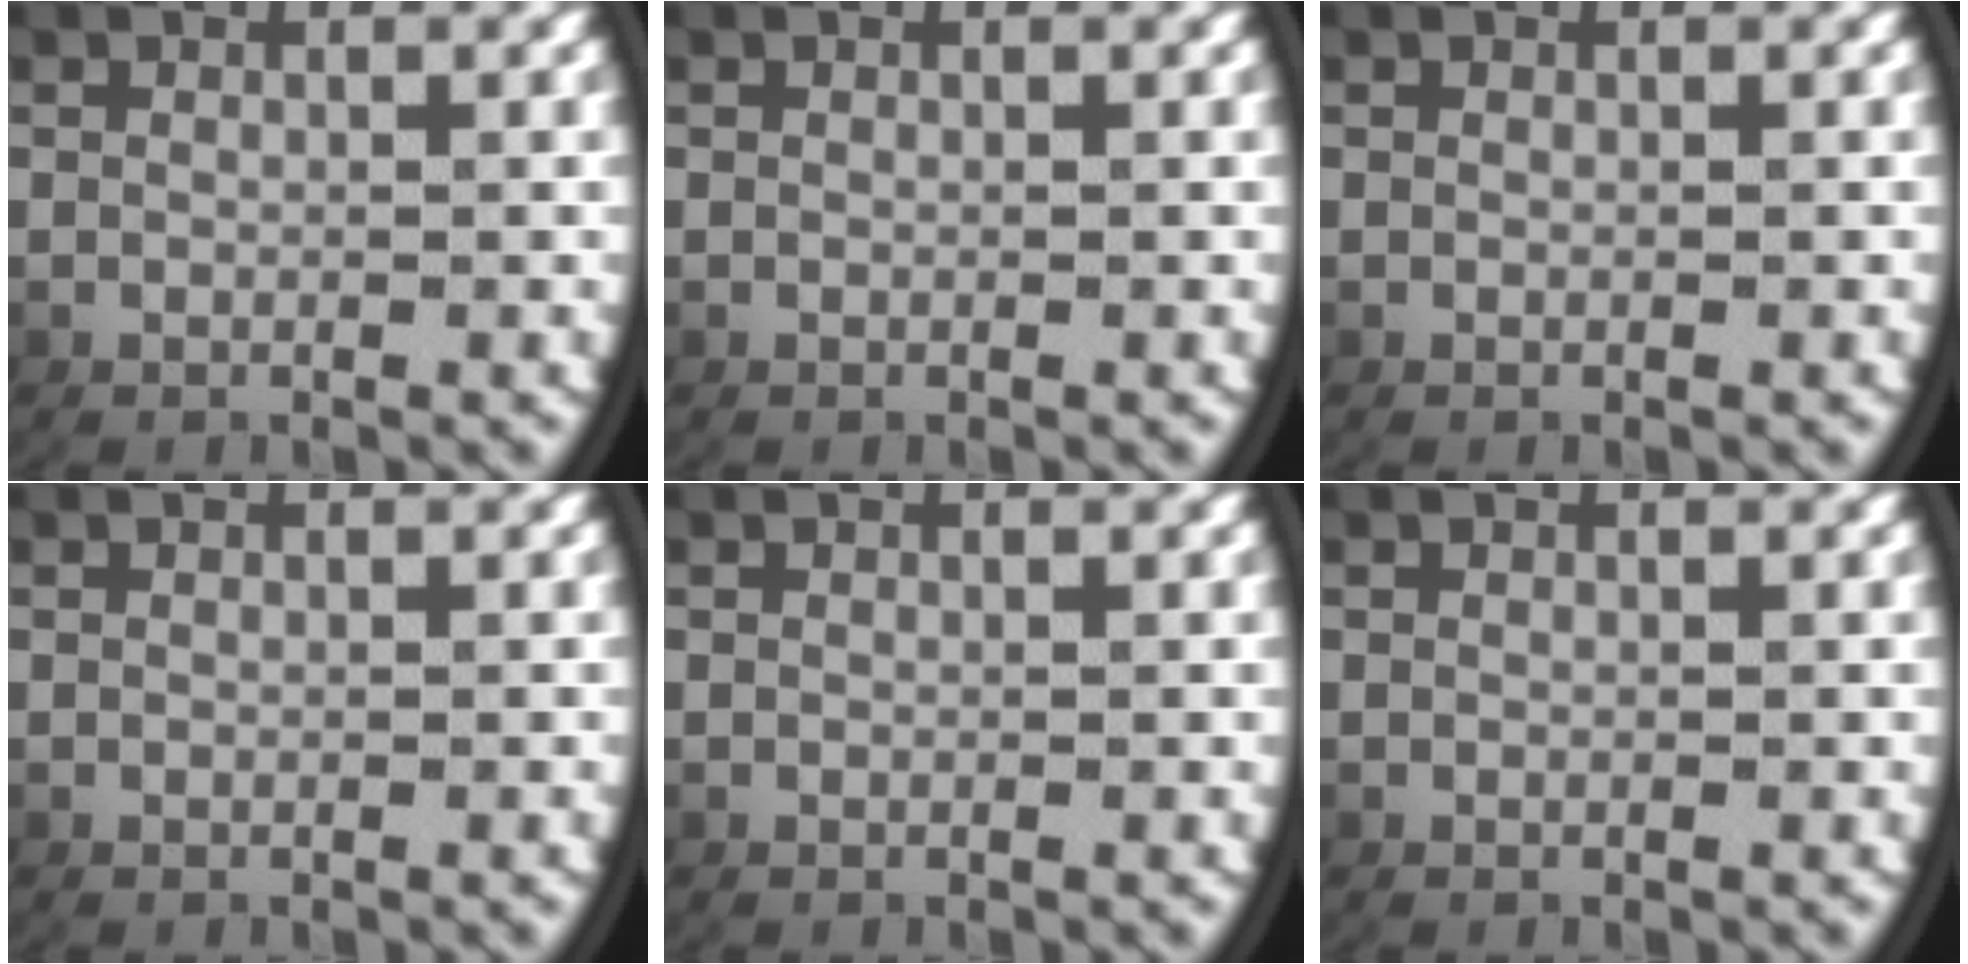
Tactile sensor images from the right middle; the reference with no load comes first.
{"total": 0.0}
{"total": 0.0}
{"total": 0.0}
{"total": 0.0}
{"total": 0.0}